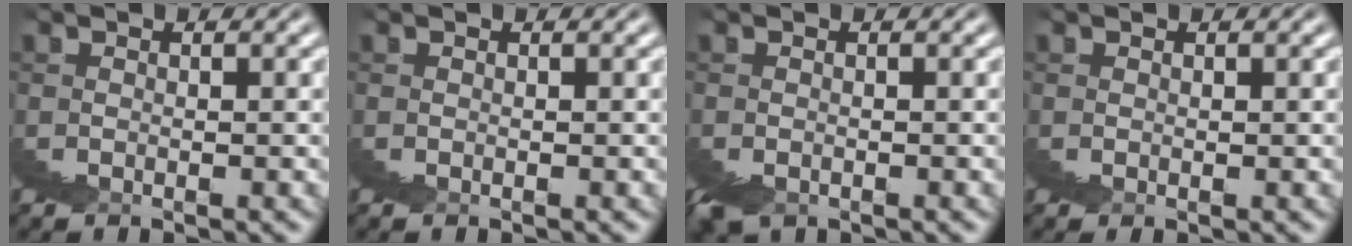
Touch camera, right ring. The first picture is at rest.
{"total": 0.0}
{"total": 1.2, "force": [-0.3, -1.1, -0.1], "torque": [0.002, -0.001, -0.001]}
{"total": 0.7, "force": [0.3, 0.1, 0.6], "torque": [-0.006, -0.002, 0.006]}